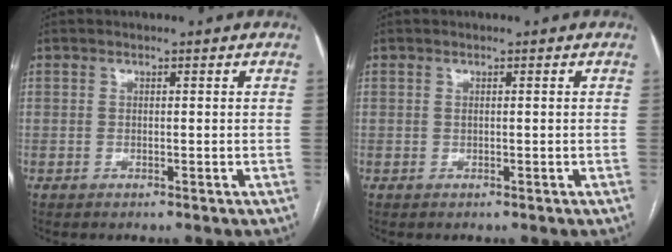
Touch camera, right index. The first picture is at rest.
{"total": 0.0}